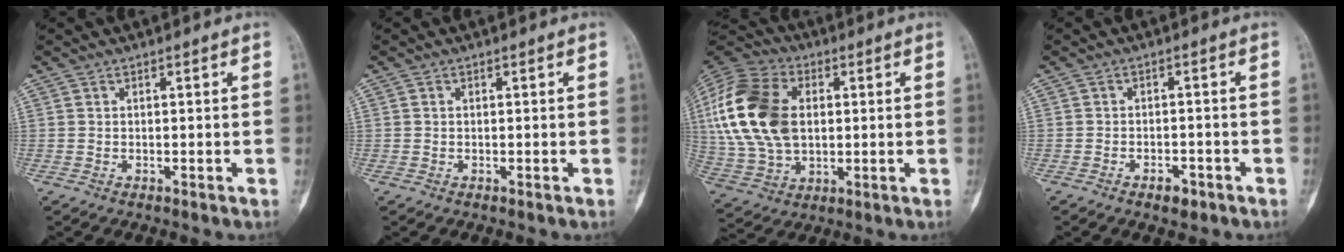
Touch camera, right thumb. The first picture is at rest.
{"total": 0.0}
{"total": 22.5, "force": [2.8, 14.9, 16.6], "torque": [-0.347, 0.003, 0.053]}
{"total": 3.1, "force": [-2.0, 1.7, 1.7], "torque": [-0.014, 0.012, -0.028]}